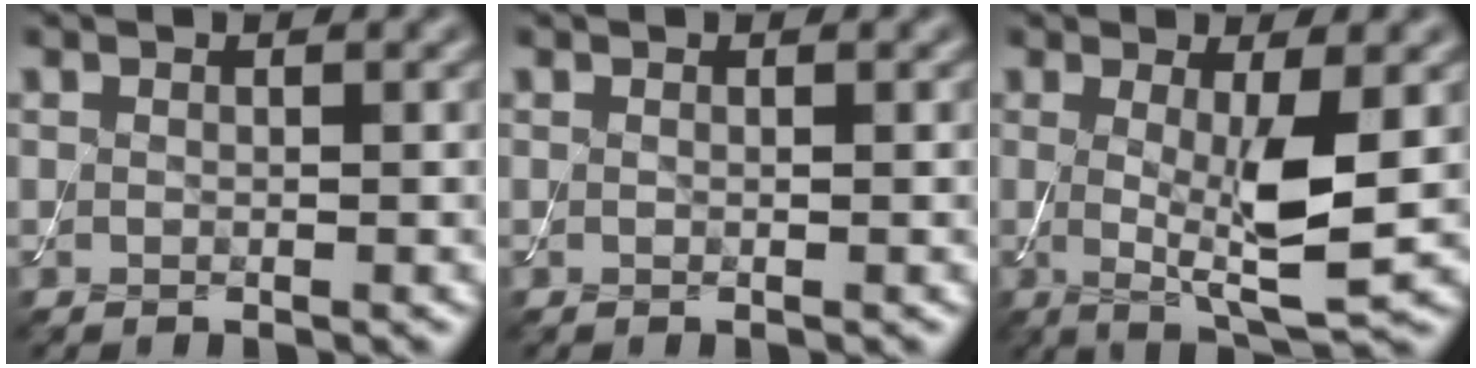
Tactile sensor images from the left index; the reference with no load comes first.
{"total": 0.0}
{"total": 5.8, "force": [0.1, 1.1, 5.7], "torque": [-0.098, -0.017, 0.005]}